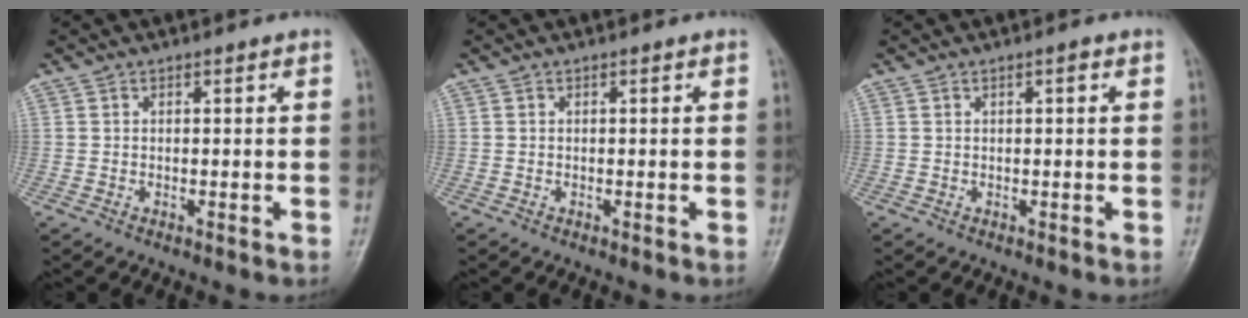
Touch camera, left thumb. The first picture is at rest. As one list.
[{"total": 0.0}, {"total": 0.9, "force": [0.4, 0.2, 0.8], "torque": [-0.013, 0.002, 0.004]}]